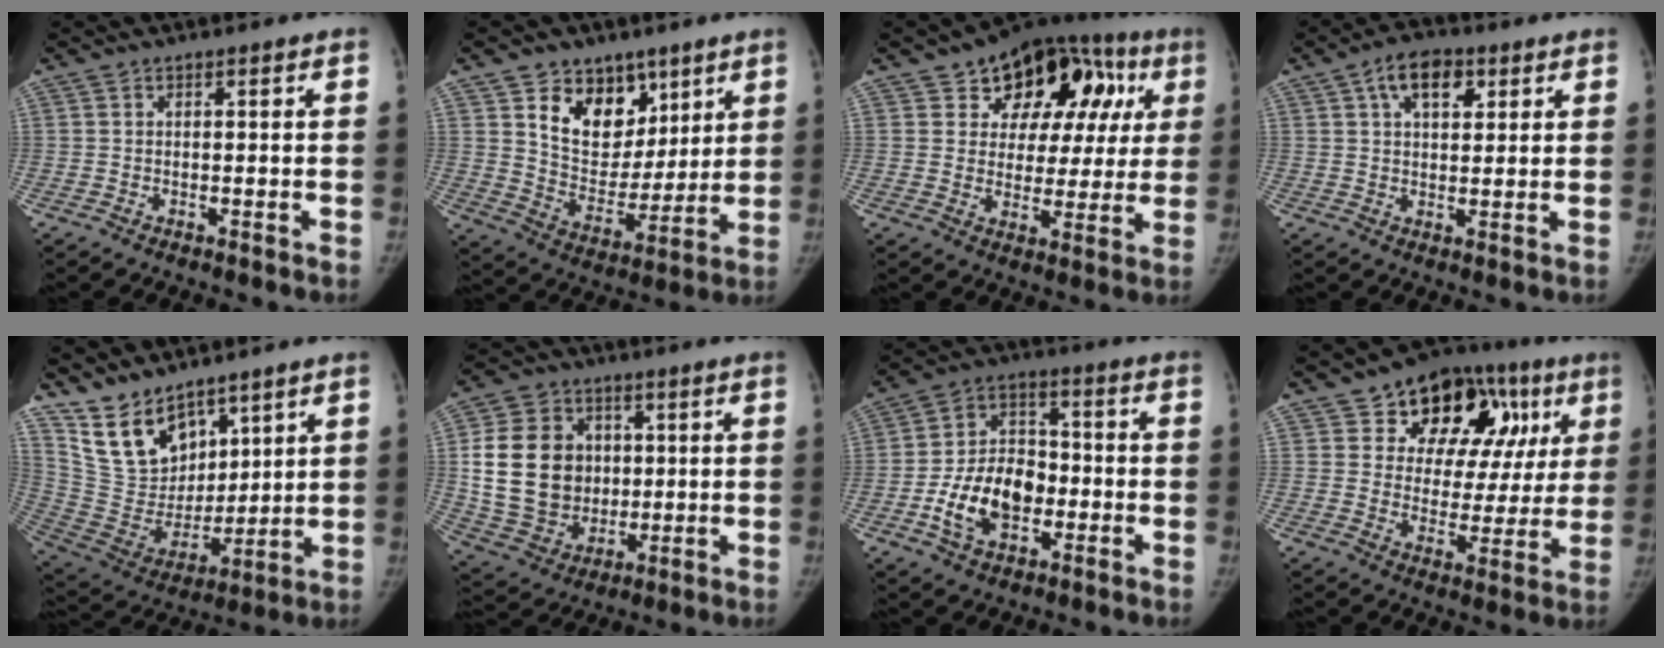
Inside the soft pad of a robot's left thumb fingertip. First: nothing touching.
{"total": 14.2, "force": [7.7, 10.2, 6.2], "torque": [-0.060, -0.043, 0.140]}
{"total": 19.3, "force": [8.1, 13.0, 11.8], "torque": [-0.095, 0.017, 0.111]}
{"total": 8.2, "force": [3.6, 4.7, 5.6], "torque": [-0.071, -0.001, 0.052]}
{"total": 14.8, "force": [10.5, 8.4, 6.0], "torque": [-0.077, -0.062, 0.224]}
{"total": 18.9, "force": [2.3, 15.4, 10.7], "torque": [-0.176, 0.004, 0.059]}
{"total": 13.9, "force": [-3.7, 9.5, 9.5], "torque": [-0.146, 0.029, -0.067]}
{"total": 21.1, "force": [9.1, 13.6, 13.4], "torque": [-0.123, 0.009, 0.129]}